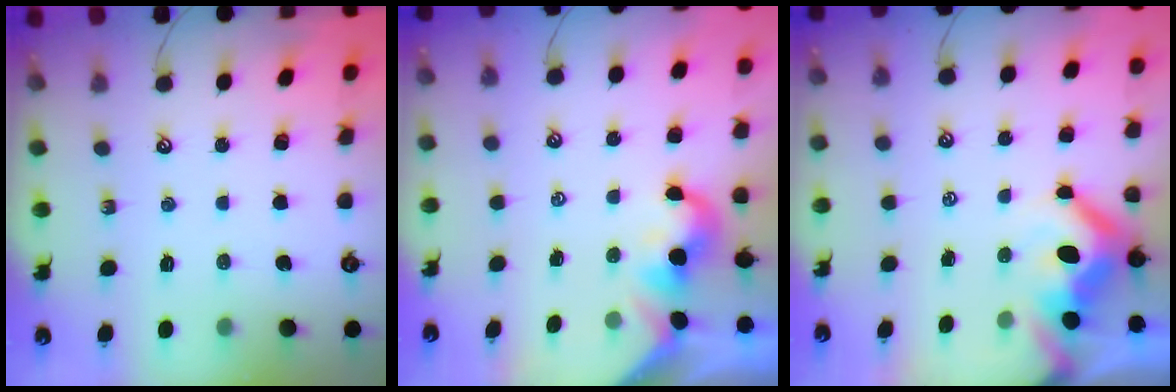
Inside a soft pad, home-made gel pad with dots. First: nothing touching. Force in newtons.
{"total": 0.6, "press": 0.5, "slide": 0.3}
{"total": 5.7, "press": 5.6, "slide": 1.3}